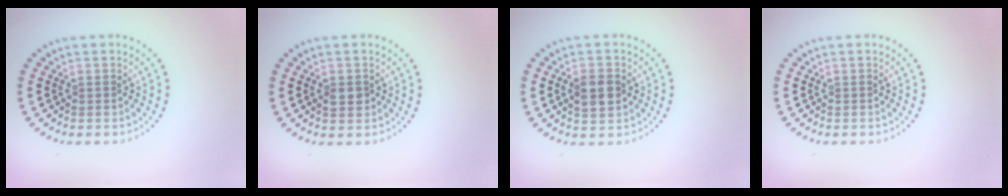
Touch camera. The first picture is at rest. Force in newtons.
{"total": 1.7, "press": 1.7, "slide": 0.2}
{"total": 3.2, "press": 3.2, "slide": 0.2}
{"total": 0.0}